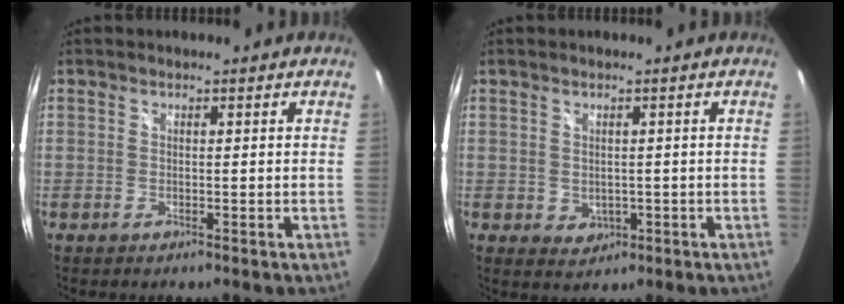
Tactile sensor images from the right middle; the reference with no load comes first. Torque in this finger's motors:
{"motor_torque": [-1.06, -1.08, -0.35, -0.07]}